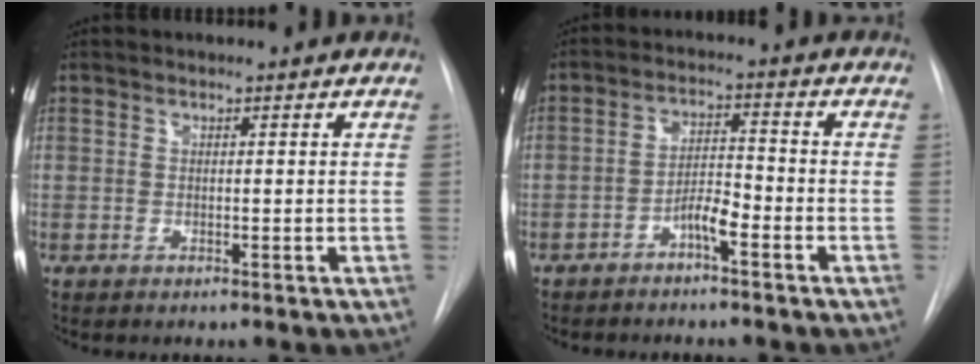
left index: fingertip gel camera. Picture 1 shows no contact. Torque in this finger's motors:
{"motor_torque": [0.58, 0.15, 0.07, 0.02]}